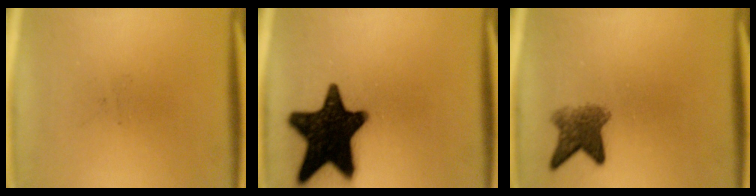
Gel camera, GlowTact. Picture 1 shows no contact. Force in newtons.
{"total": 19.5}
{"total": 4.8}